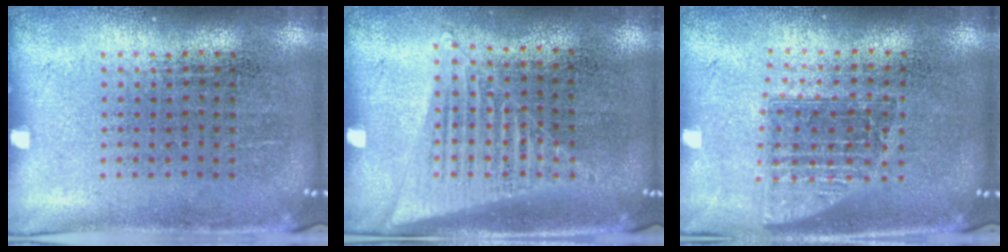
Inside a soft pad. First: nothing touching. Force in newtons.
{"total": 1.5, "press": 1.4, "slide": 0.5}
{"total": 1.5, "press": 1.2, "slide": 0.9}